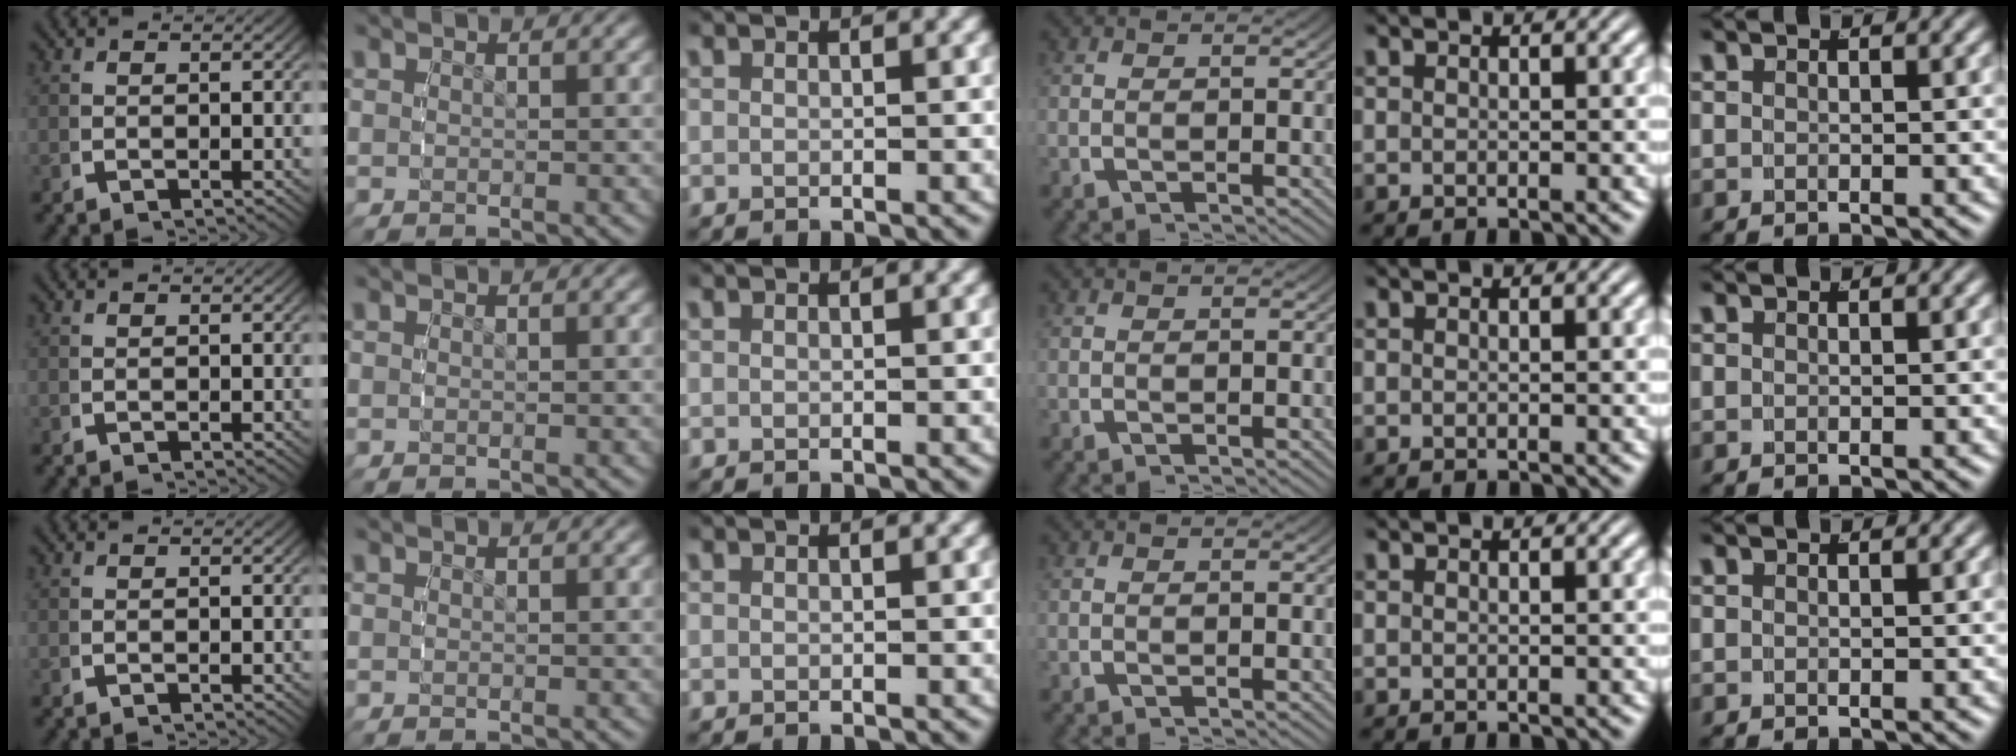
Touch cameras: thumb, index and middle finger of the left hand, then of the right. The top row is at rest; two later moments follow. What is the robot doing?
{"motion": "reach", "object": "pen bag"}